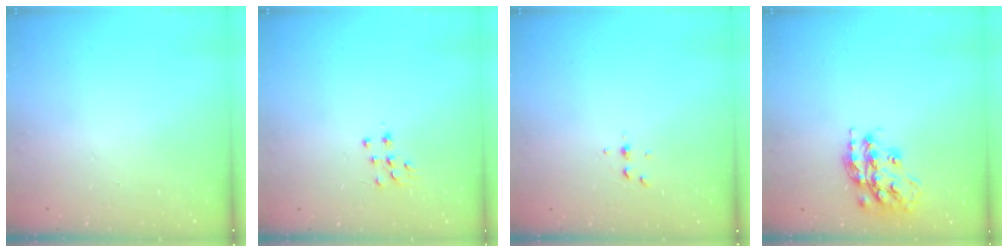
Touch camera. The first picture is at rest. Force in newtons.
{"total": 7.0, "press": 7.0, "slide": 0.3}
{"total": 2.5, "press": 2.4, "slide": 0.2}
{"total": 16.3, "press": 16.3, "slide": 0.8}